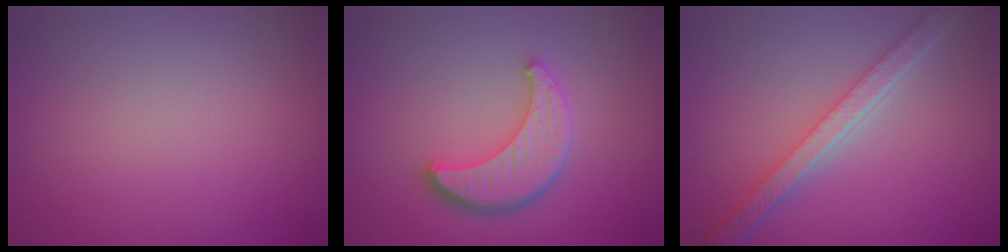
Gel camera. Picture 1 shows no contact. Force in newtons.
{"total": 4.5, "press": 3.8, "slide": 2.5}
{"total": 5.1, "press": 4.0, "slide": 3.2}